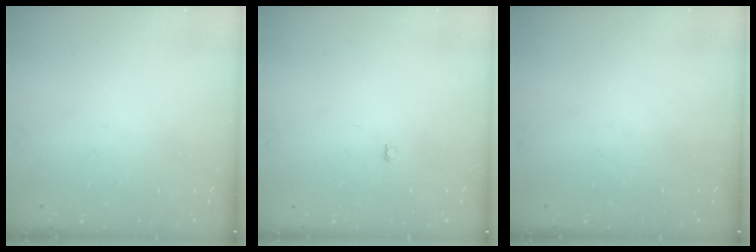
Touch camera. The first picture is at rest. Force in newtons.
{"total": 3.0, "press": 3.0, "slide": 0.3}
{"total": 0.0}